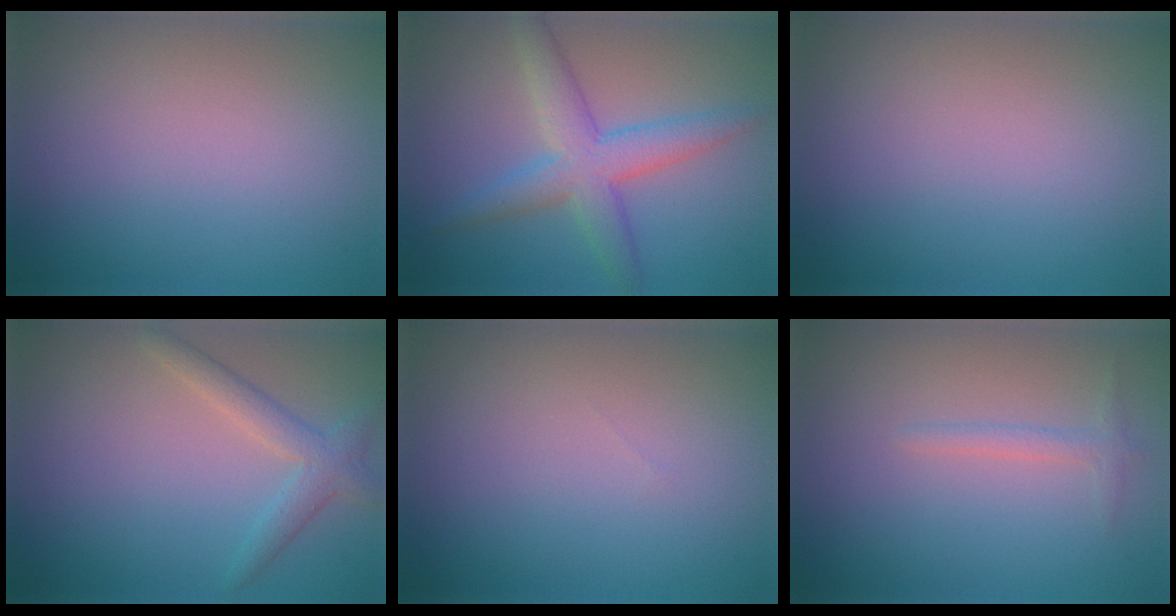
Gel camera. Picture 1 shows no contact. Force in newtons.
{"total": 4.9, "press": 4.9, "slide": 0.1}
{"total": 0.0}
{"total": 2.6, "press": 2.6, "slide": 0.1}
{"total": 0.0}
{"total": 1.1, "press": 1.1, "slide": 0.1}